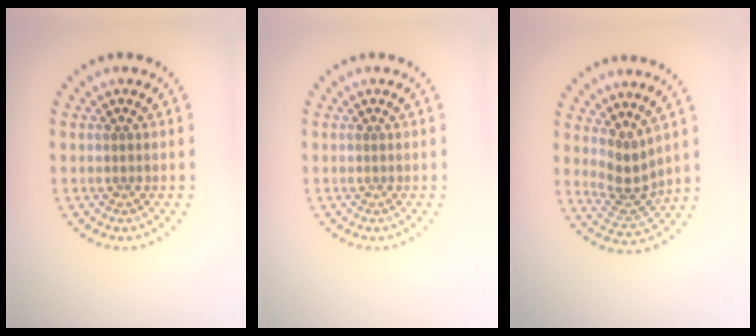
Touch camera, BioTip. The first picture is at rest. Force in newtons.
{"total": 0.0}
{"total": 2.8, "press": 2.3, "slide": 1.6}